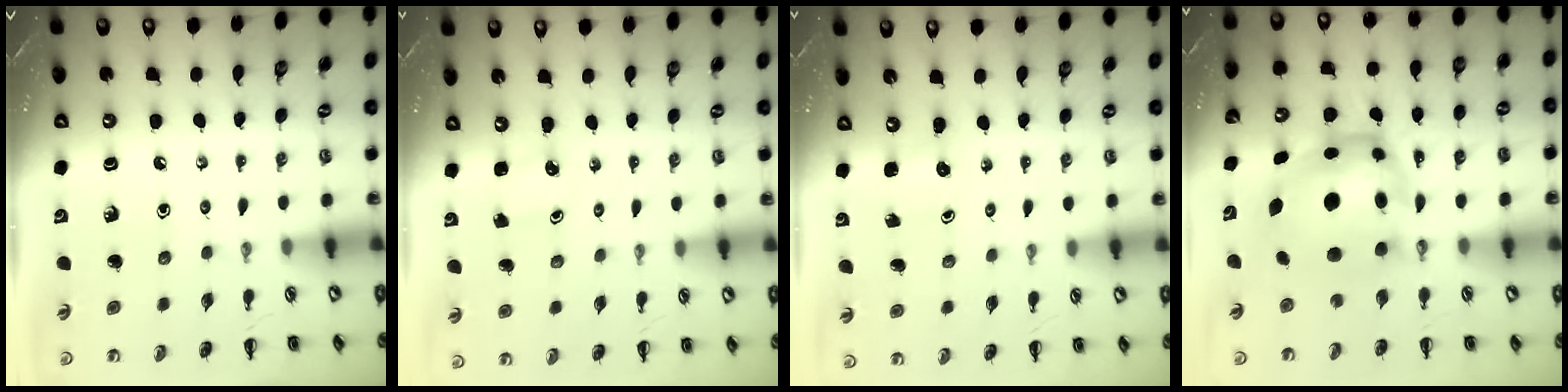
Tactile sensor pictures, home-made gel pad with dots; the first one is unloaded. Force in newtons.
{"total": 1.4, "press": 1.4, "slide": 0.3}
{"total": 1.8, "press": 1.7, "slide": 0.5}
{"total": 7.1, "press": 6.9, "slide": 1.5}